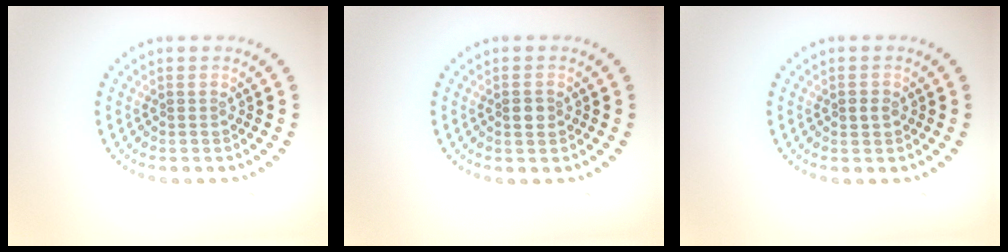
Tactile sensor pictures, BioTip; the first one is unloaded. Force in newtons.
{"total": 1.5, "press": 1.5, "slide": 0.3}
{"total": 1.1, "press": 1.1, "slide": 0.2}